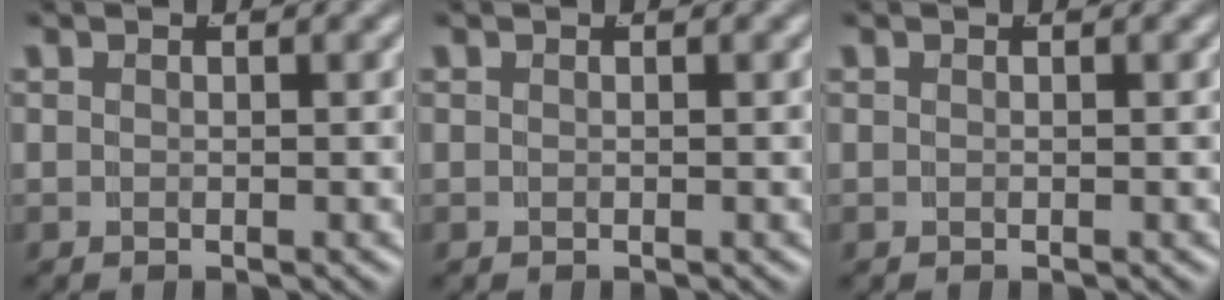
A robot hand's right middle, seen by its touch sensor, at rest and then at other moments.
{"total": 0.0}
{"total": 0.0}